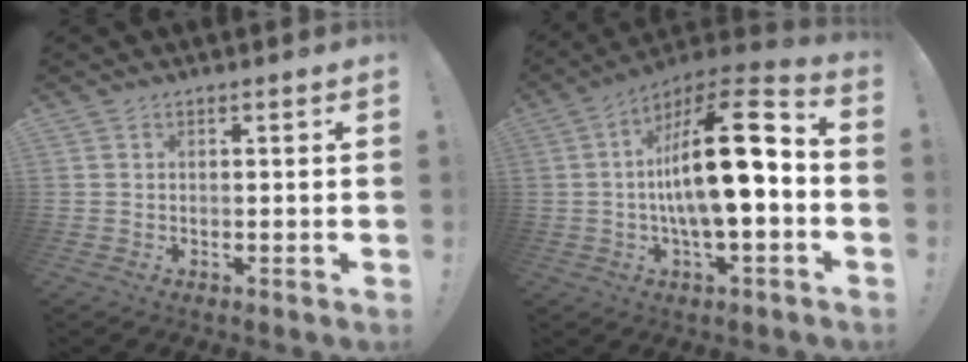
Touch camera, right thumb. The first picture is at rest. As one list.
[{"total": 20.5, "force": [-0.3, 6.6, 19.4], "torque": [-0.308, 0.004, -0.012]}]